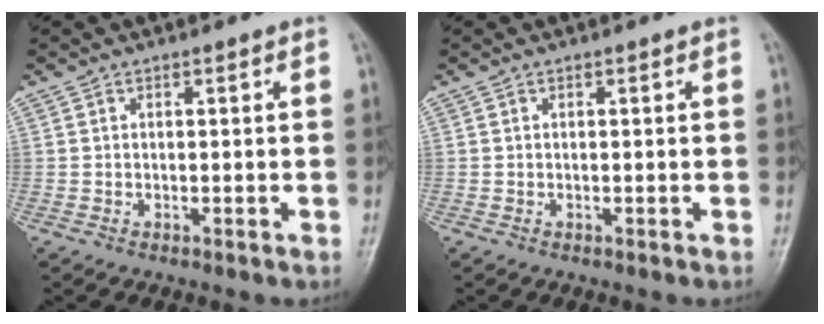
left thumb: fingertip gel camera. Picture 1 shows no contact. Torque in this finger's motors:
{"motor_torque": [0.00, 0.00, -0.09, -0.09, 0.00]}